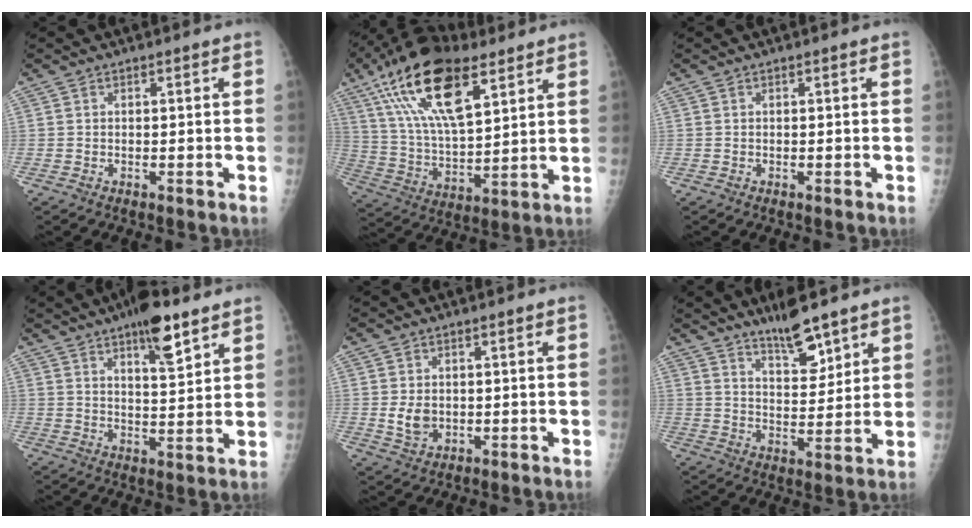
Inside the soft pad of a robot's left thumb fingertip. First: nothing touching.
{"total": 21.6, "force": [11.5, 8.9, 16.0], "torque": [-0.286, -0.028, 0.210]}
{"total": 0.0}
{"total": 9.9, "force": [6.2, 2.9, 7.1], "torque": [-0.095, -0.033, 0.097]}
{"total": 4.1, "force": [0.2, 3.2, 2.7], "torque": [-0.038, -0.008, 0.012]}
{"total": 8.8, "force": [6.8, 2.5, 5.0], "torque": [-0.065, -0.053, 0.120]}